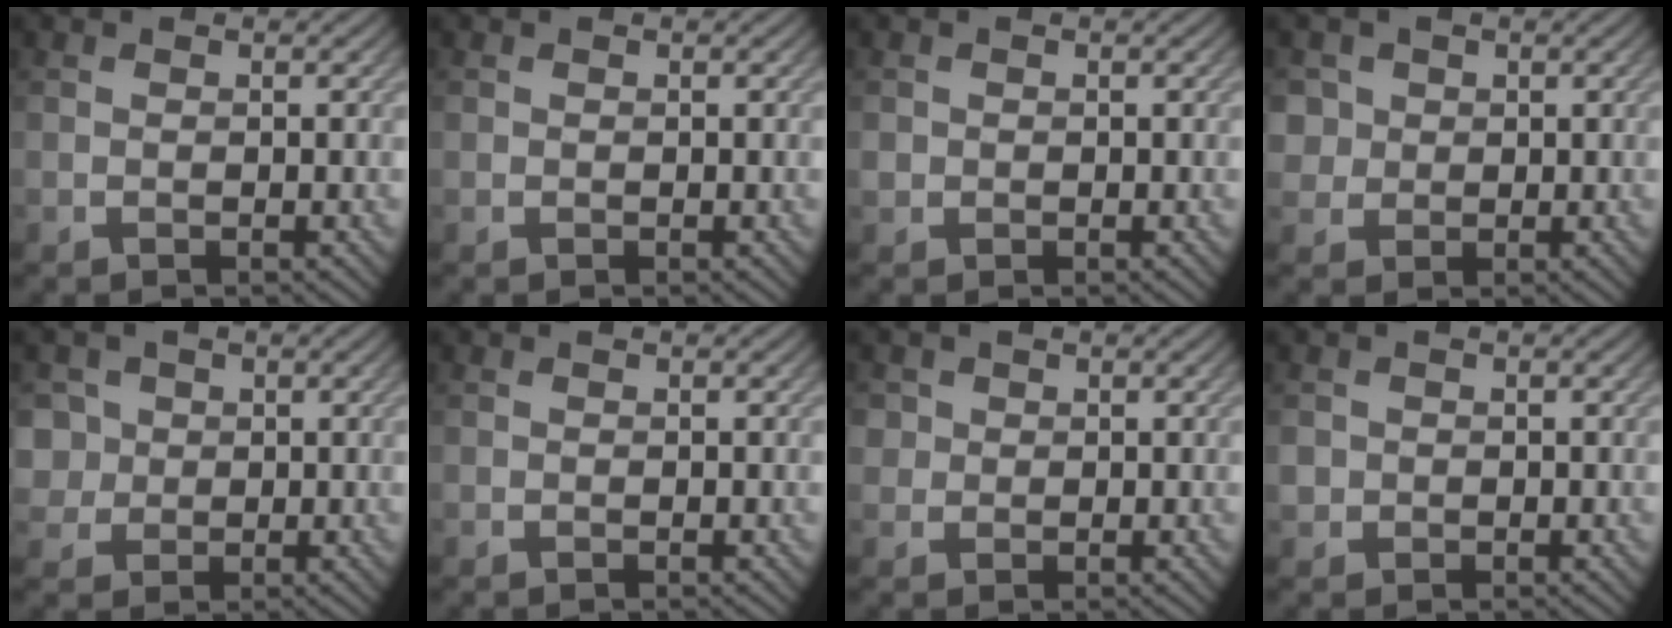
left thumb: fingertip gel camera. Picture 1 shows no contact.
{"total": 0.0}
{"total": 1.0, "force": [0.1, 1.0, 0.1], "torque": [-0.002, -0.004, -0.001]}
{"total": 3.0, "force": [0.8, 2.8, 0.6], "torque": [-0.029, -0.004, 0.022]}
{"total": 4.0, "force": [0.9, 3.8, 1.0], "torque": [-0.042, 0.002, 0.014]}
{"total": 0.0}
{"total": 1.8, "force": [0.5, 1.7, 0.3], "torque": [-0.003, -0.001, 0.008]}
{"total": 1.5, "force": [-0.1, 1.5, 0.2], "torque": [-0.006, -0.005, -0.004]}